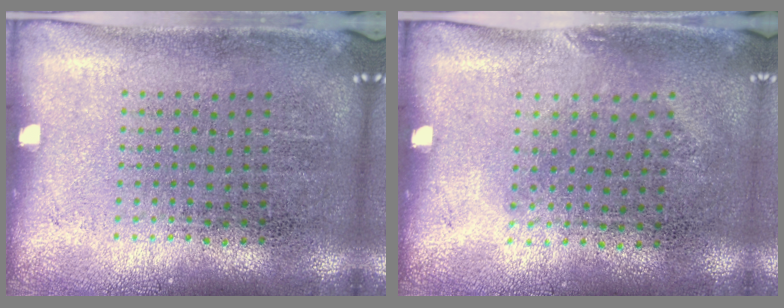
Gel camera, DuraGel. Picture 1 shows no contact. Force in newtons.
{"total": 0.8, "press": 0.6, "slide": 0.5}